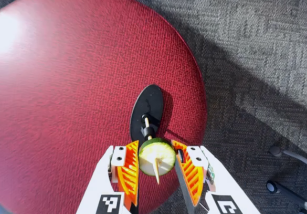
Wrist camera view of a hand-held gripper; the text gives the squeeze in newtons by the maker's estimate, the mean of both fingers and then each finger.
{"total": 10.0, "left": 10.0, "right": 9.9}